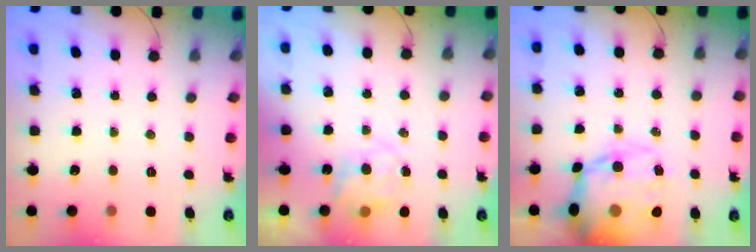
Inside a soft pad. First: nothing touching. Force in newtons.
{"total": 7.6, "press": 7.6, "slide": 0.1}
{"total": 20.0, "press": 19.5, "slide": 4.6}